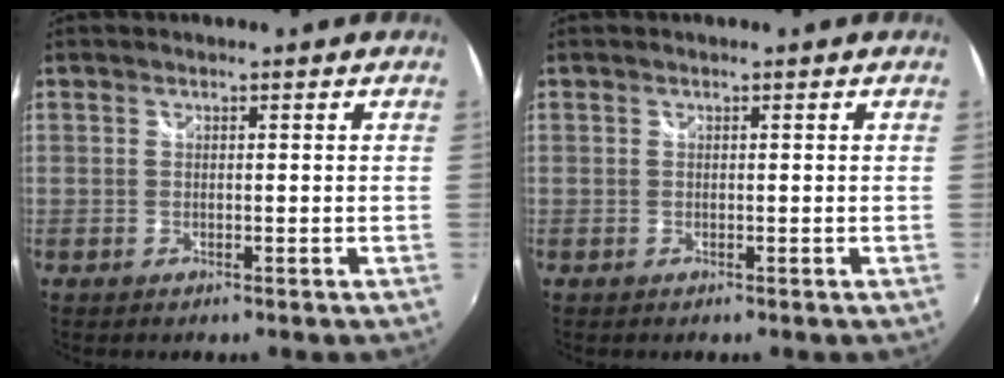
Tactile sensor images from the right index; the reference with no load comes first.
{"total": 0.0}